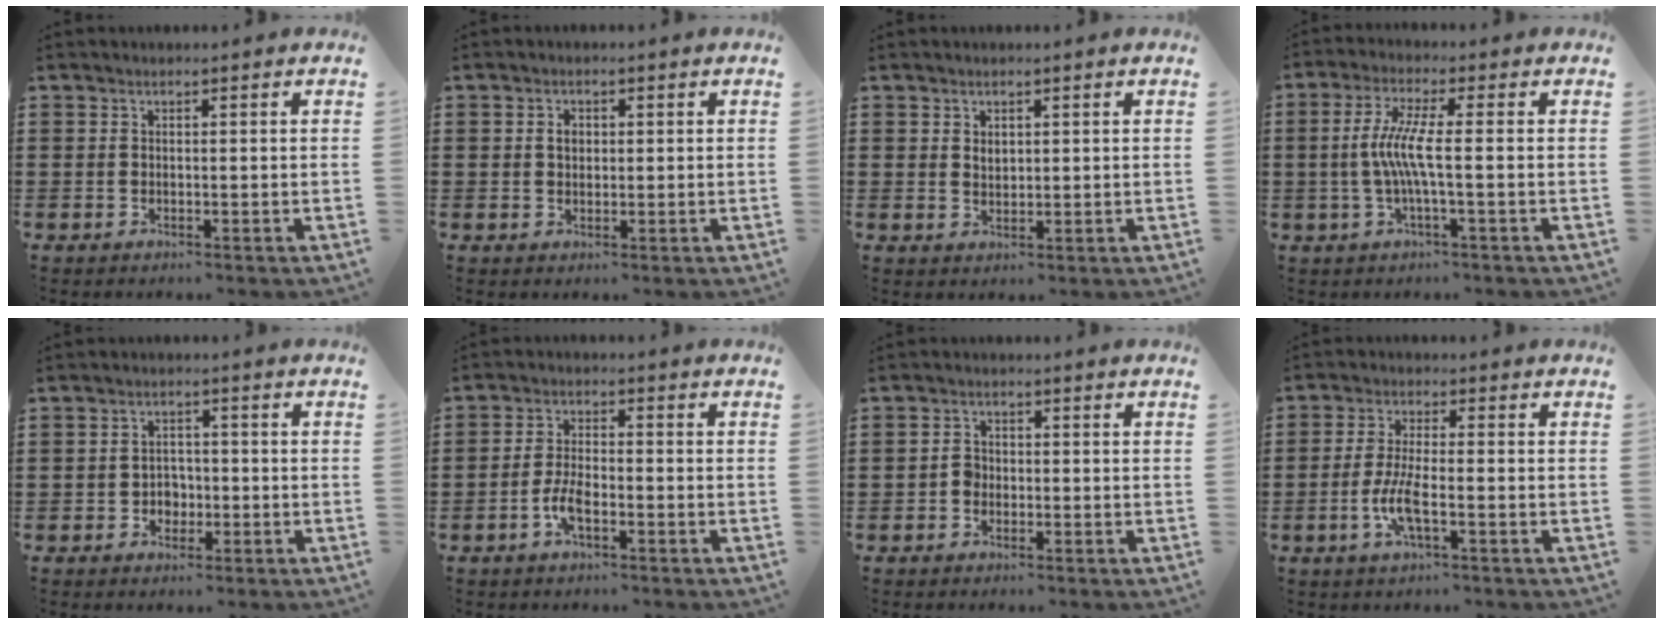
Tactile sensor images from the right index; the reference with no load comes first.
{"total": 1.9, "force": [0.4, 1.3, 1.3], "torque": [-0.028, 0.008, 0.005]}
{"total": 1.5, "force": [0.9, 1.0, 0.6], "torque": [-0.015, 0.004, 0.017]}
{"total": 6.2, "force": [-0.7, 0.3, 6.2], "torque": [-0.133, -0.012, -0.024]}
{"total": 2.6, "force": [-0.9, 2.3, 0.9], "torque": [-0.024, 0.004, -0.021]}
{"total": 4.4, "force": [-2.0, 1.6, 3.5], "torque": [-0.088, -0.004, -0.044]}
{"total": 1.7, "force": [-0.7, 1.3, 0.7], "torque": [-0.017, 0.002, -0.016]}
{"total": 5.5, "force": [-1.9, 1.2, 5.0], "torque": [-0.111, -0.008, -0.041]}